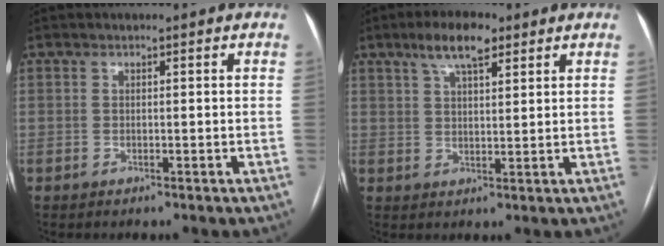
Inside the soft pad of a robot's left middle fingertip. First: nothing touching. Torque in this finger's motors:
{"motor_torque": [0.71, -0.75, 0.35, 0.12]}